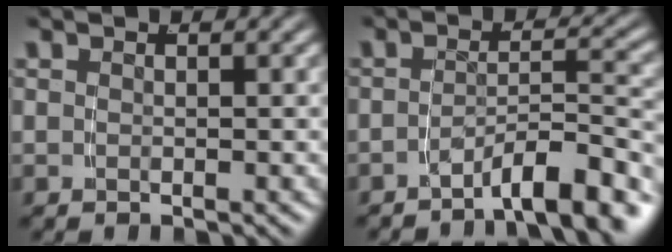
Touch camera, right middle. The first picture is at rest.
{"total": 5.9, "force": [-4.8, 0.8, 3.4], "torque": [-0.031, -0.001, -0.074]}